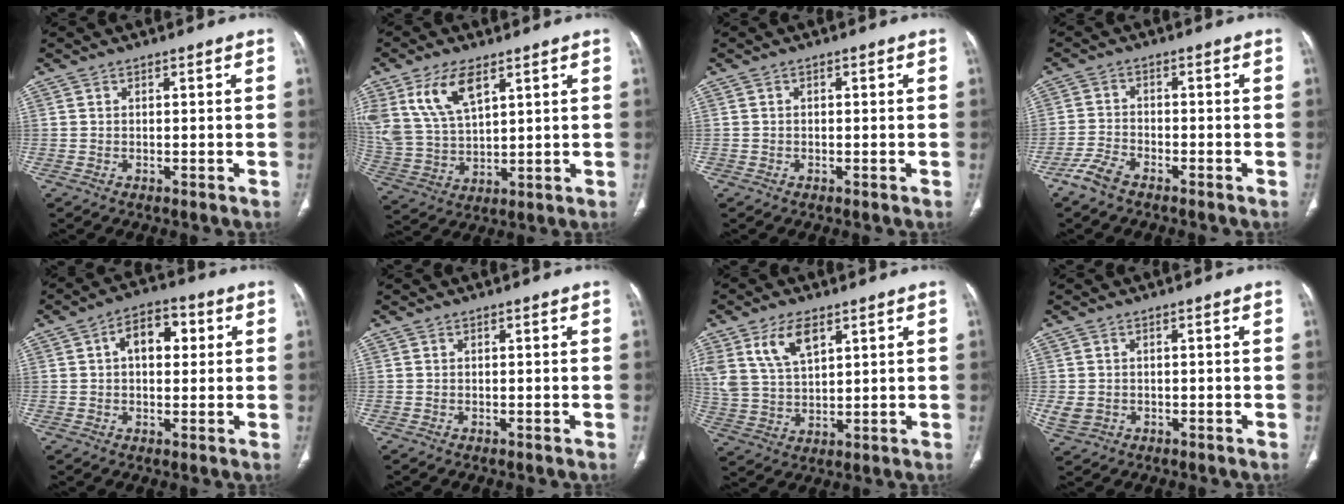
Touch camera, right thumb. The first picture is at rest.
{"total": 12.4, "force": [6.4, 6.1, 8.7], "torque": [-0.171, -0.018, 0.139]}
{"total": 0.6, "force": [0.0, 0.5, 0.3], "torque": [0.002, 0.003, -0.002]}
{"total": 4.5, "force": [-3.4, 1.7, 2.3], "torque": [-0.055, 0.014, -0.071]}
{"total": 8.6, "force": [1.9, 5.2, 6.5], "torque": [-0.078, 0.015, 0.025]}
{"total": 0.0}
{"total": 10.0, "force": [5.2, 5.2, 6.8], "torque": [-0.128, -0.015, 0.112]}
{"total": 3.2, "force": [-0.5, 2.7, 1.6], "torque": [-0.037, 0.001, -0.001]}